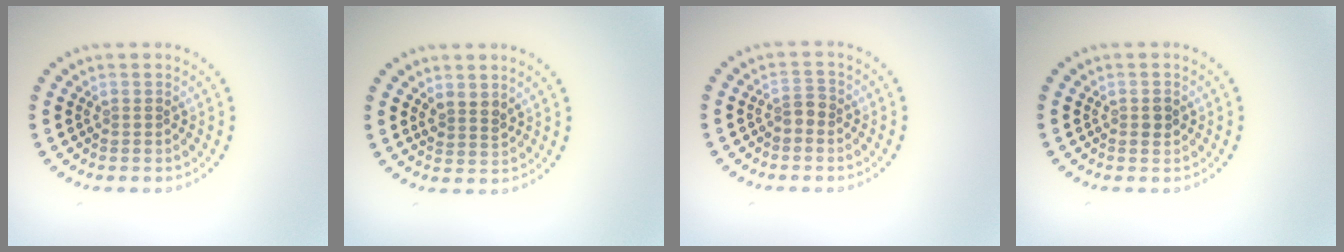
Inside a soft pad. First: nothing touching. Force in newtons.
{"total": 1.7, "press": 1.4, "slide": 1.0}
{"total": 1.2, "press": 1.0, "slide": 0.6}
{"total": 1.0, "press": 1.0, "slide": 0.1}